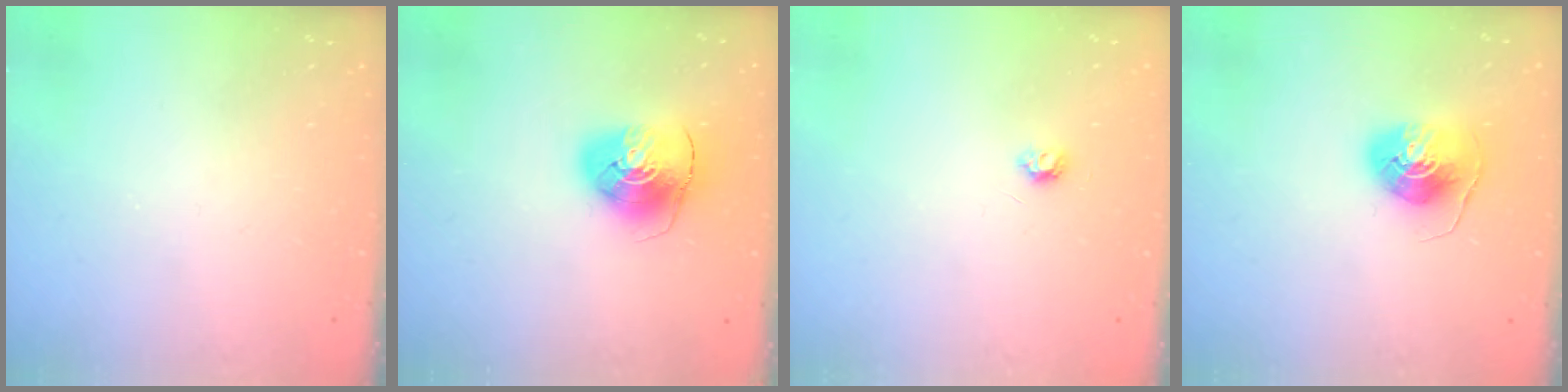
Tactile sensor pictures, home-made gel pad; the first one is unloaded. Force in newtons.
{"total": 9.4, "press": 9.2, "slide": 1.5}
{"total": 3.7, "press": 3.7, "slide": 0.4}
{"total": 8.4, "press": 8.3, "slide": 0.7}